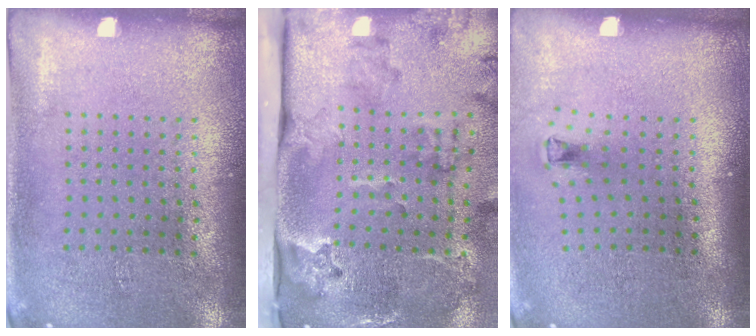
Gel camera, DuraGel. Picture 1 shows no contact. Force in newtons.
{"total": 4.0, "press": 2.7, "slide": 2.9}
{"total": 0.7, "press": 0.4, "slide": 0.6}